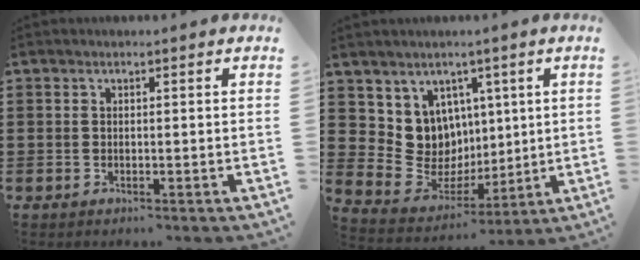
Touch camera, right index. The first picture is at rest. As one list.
[{"total": 9.2, "force": [3.1, 8.5, 1.7], "torque": [-0.086, -0.035, 0.069]}]